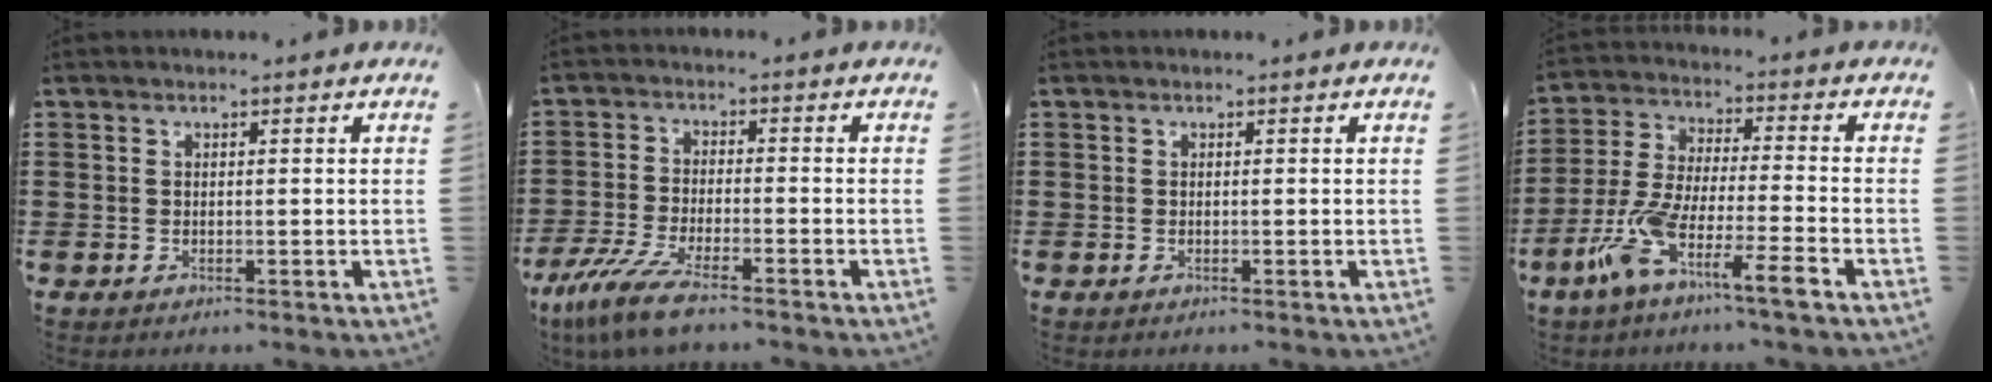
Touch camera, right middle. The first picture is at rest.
{"total": 7.5, "force": [-5.8, 1.0, 4.6], "torque": [-0.113, -0.016, -0.115]}
{"total": 0.0}
{"total": 9.2, "force": [-6.6, 0.6, 6.5], "torque": [-0.155, -0.011, -0.133]}